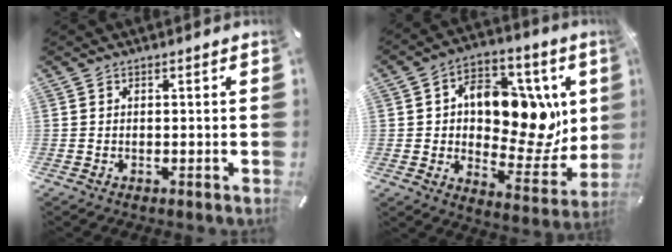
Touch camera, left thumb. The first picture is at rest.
{"total": 16.8, "force": [3.2, 11.2, 12.1], "torque": [-0.151, -0.024, 0.066]}